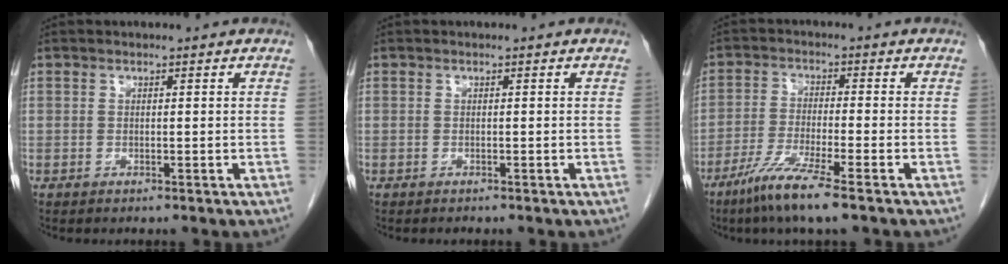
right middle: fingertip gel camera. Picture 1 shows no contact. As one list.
[{"total": 0.0}, {"total": 7.7, "force": [-5.1, -0.4, 5.8], "torque": [-0.117, -0.025, -0.098]}]